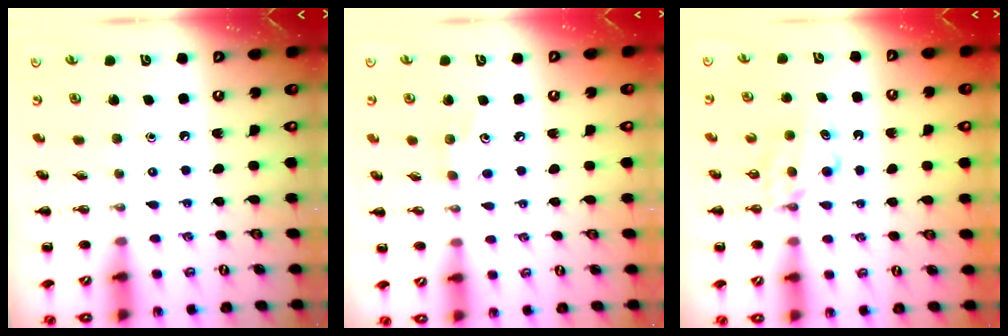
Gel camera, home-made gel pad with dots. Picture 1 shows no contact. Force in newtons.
{"total": 4.9, "press": 4.8, "slide": 1.1}
{"total": 5.3, "press": 5.1, "slide": 1.4}